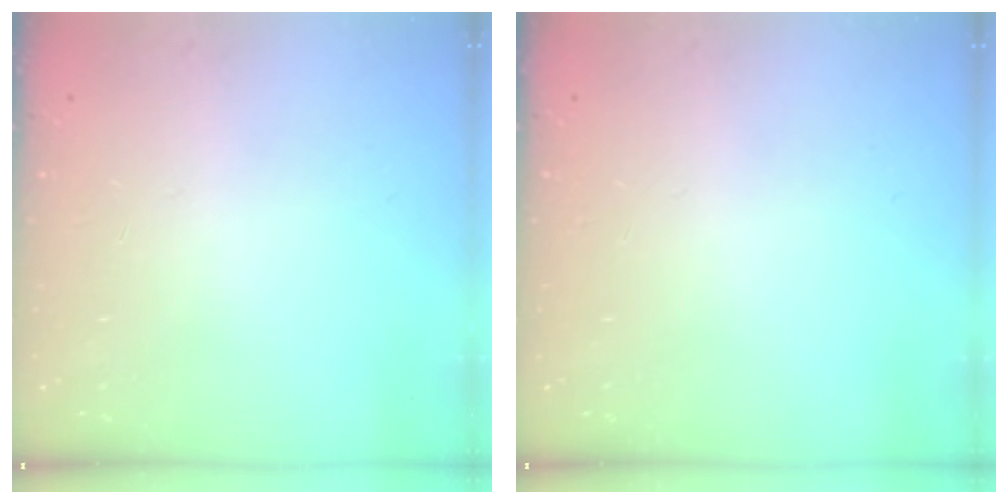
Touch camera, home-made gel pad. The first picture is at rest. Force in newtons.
{"total": 0.0}